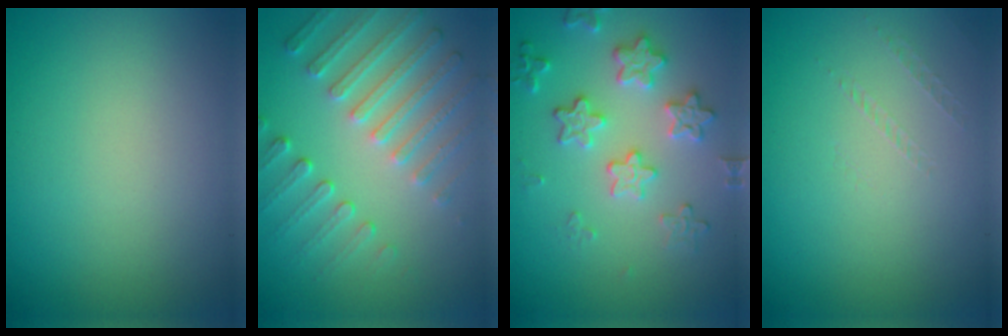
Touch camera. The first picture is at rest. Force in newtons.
{"total": 5.1, "press": 3.9, "slide": 3.3}
{"total": 3.6, "press": 3.6, "slide": 0.4}
{"total": 0.5, "press": 0.2, "slide": 0.5}